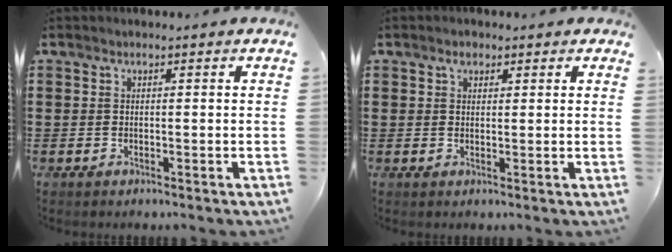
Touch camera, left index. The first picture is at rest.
{"total": 1.8, "force": [1.2, 1.1, 0.8], "torque": [-0.002, -0.003, 0.020]}